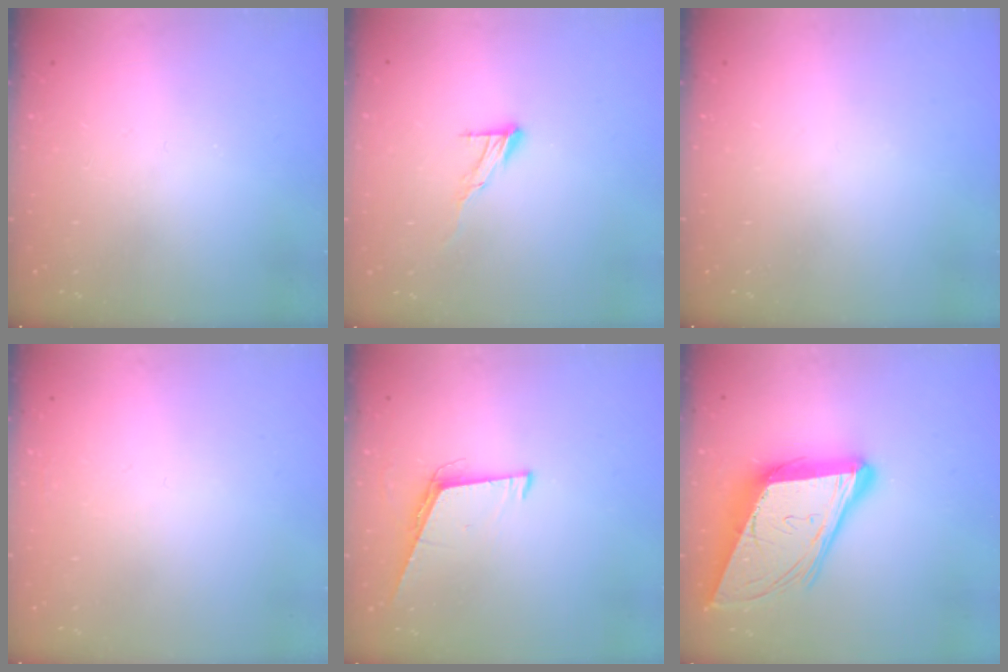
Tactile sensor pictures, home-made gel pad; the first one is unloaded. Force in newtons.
{"total": 7.5, "press": 7.5, "slide": 0.5}
{"total": 0.0}
{"total": 0.9, "press": 0.9, "slide": 0.1}
{"total": 5.7, "press": 5.1, "slide": 2.6}
{"total": 19.2, "press": 18.6, "slide": 4.7}